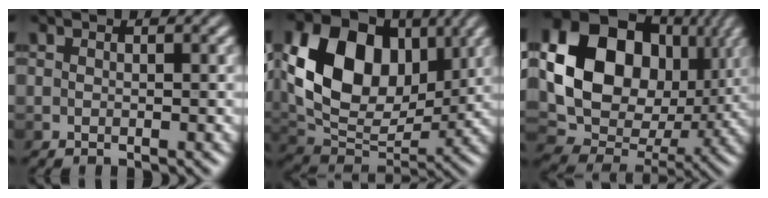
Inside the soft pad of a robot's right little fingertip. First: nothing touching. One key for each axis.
{"total": 12.6, "fx": 3.1, "fy": 8.9, "fz": 8.4, "tx": -0.145, "ty": 0.006, "tz": 0.050}
{"total": 17.4, "fx": 3.8, "fy": 13.1, "fz": 10.7, "tx": -0.206, "ty": -0.001, "tz": 0.086}